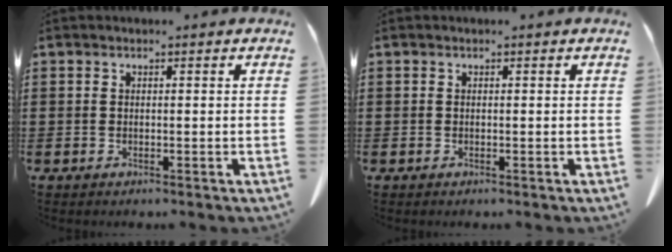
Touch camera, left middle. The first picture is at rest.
{"total": 0.0}